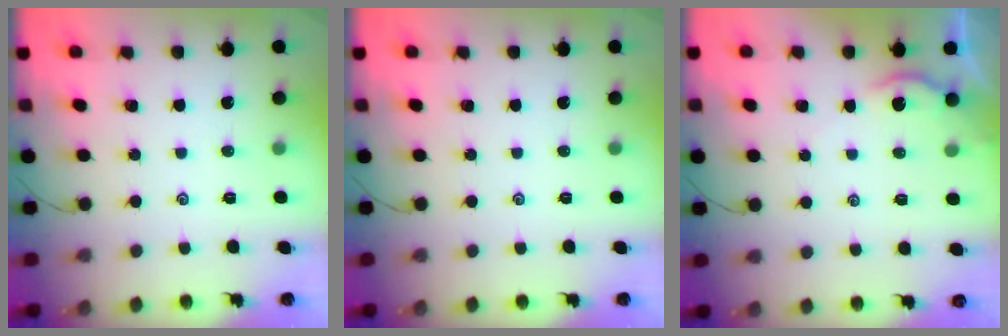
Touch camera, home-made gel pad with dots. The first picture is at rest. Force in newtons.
{"total": 0.0}
{"total": 2.3, "press": 2.2, "slide": 0.4}